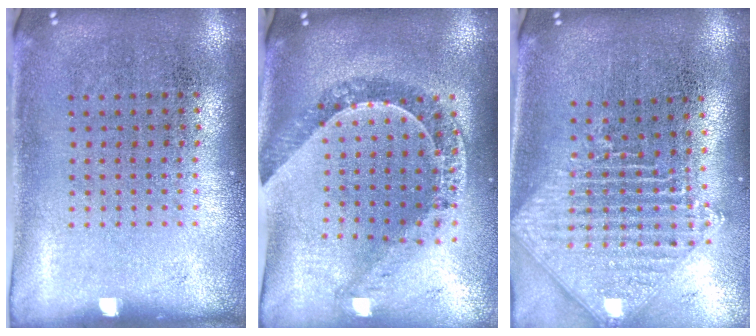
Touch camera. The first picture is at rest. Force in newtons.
{"total": 1.1, "press": 1.1, "slide": 0.2}
{"total": 2.2, "press": 1.8, "slide": 1.3}